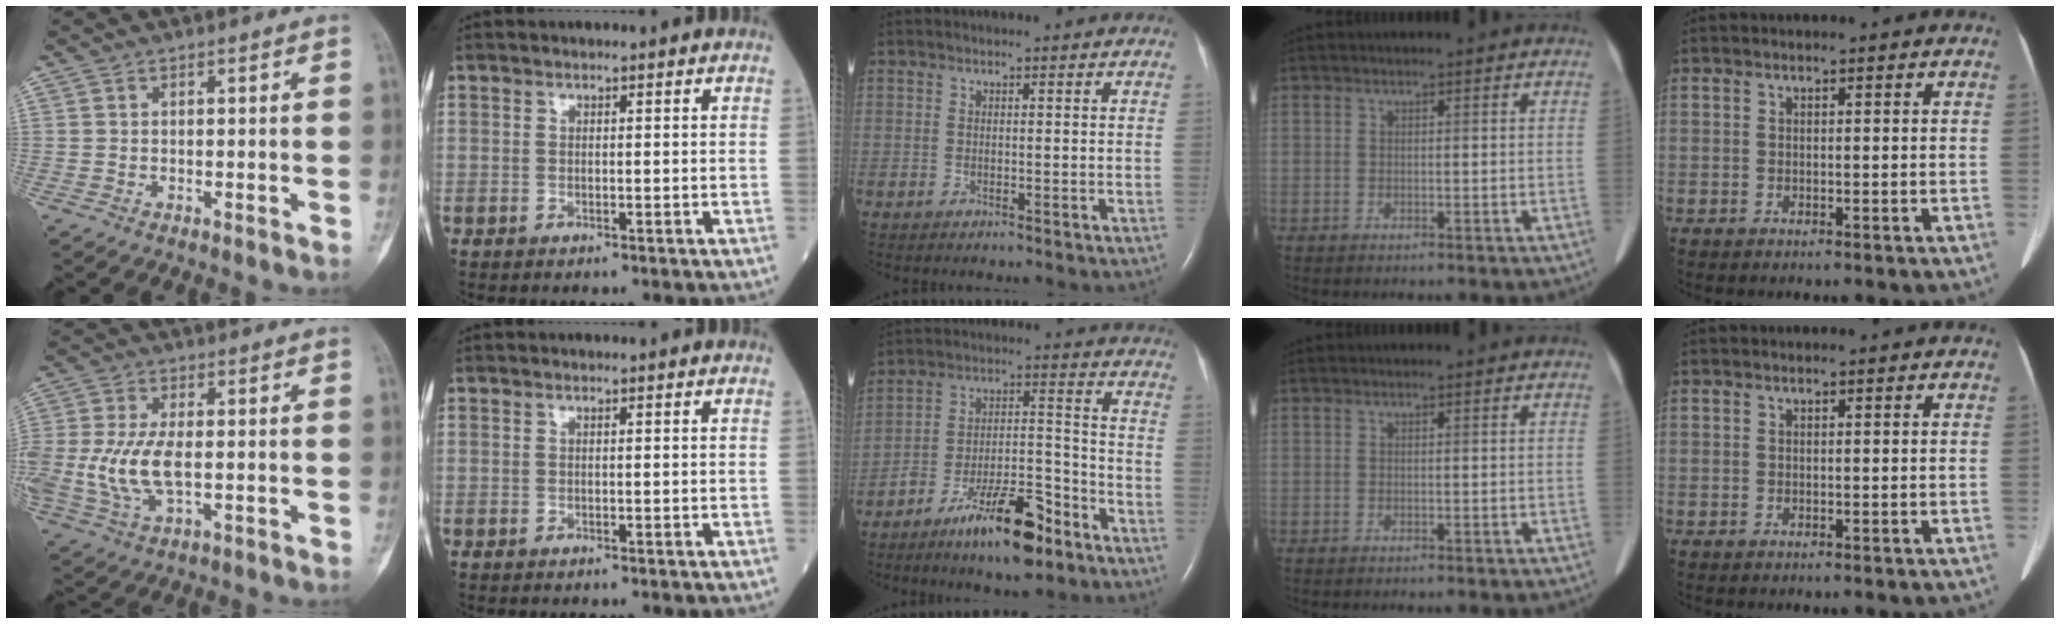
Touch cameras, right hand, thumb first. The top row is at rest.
{"thumb": {"total": 11.1, "force": [-0.9, 5.5, 9.6], "torque": [-0.217, -0.003, -0.013]}, "middle": {"total": 13.7, "force": [-9.4, 3.3, 9.5], "torque": [-0.161, 0.012, -0.161]}}